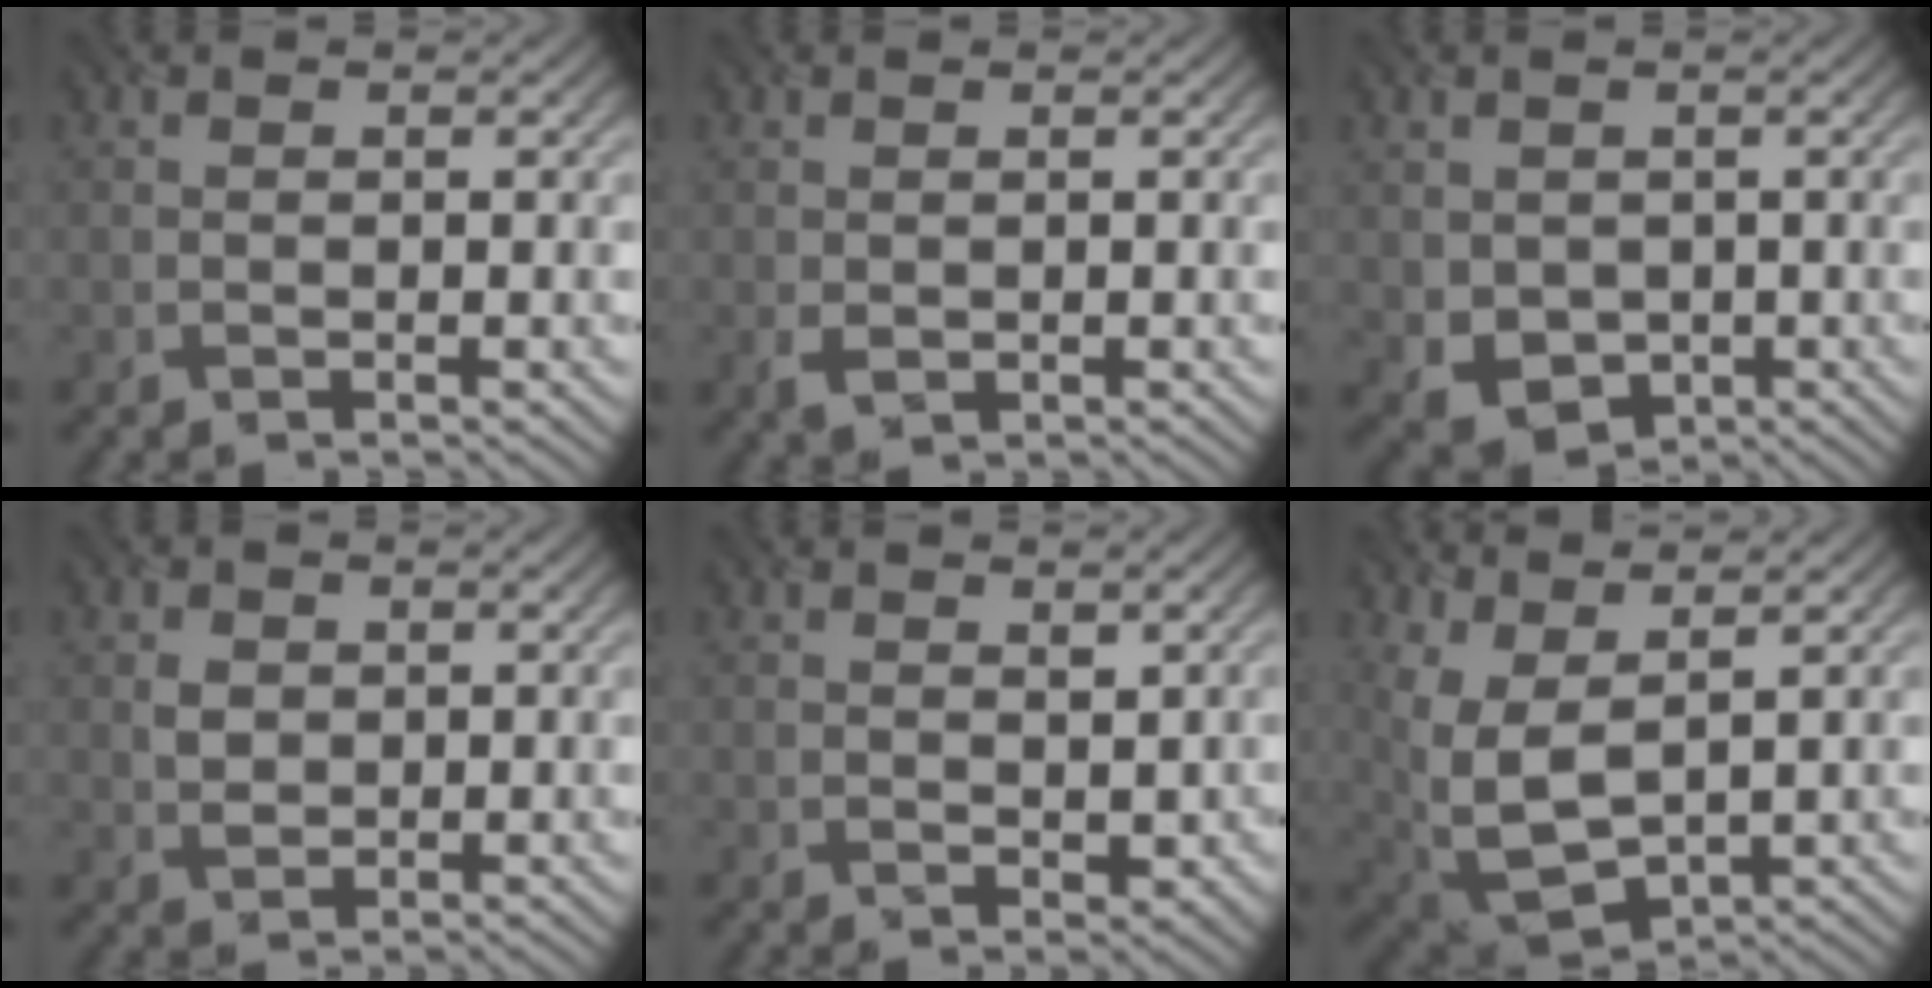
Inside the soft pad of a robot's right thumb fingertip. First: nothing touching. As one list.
[{"total": 1.4, "force": [0.0, 1.0, 1.0], "torque": [-0.029, -0.003, 0.005]}, {"total": 4.0, "force": [0.1, 3.5, 2.1], "torque": [-0.068, -0.017, 0.009]}, {"total": 2.3, "force": [0.6, 1.9, 1.1], "torque": [-0.029, -0.004, 0.012]}, {"total": 1.7, "force": [0.7, 1.1, 1.0], "torque": [-0.019, -0.007, 0.019]}, {"total": 10.4, "force": [3.2, 5.6, 8.2], "torque": [-0.216, -0.015, 0.080]}]